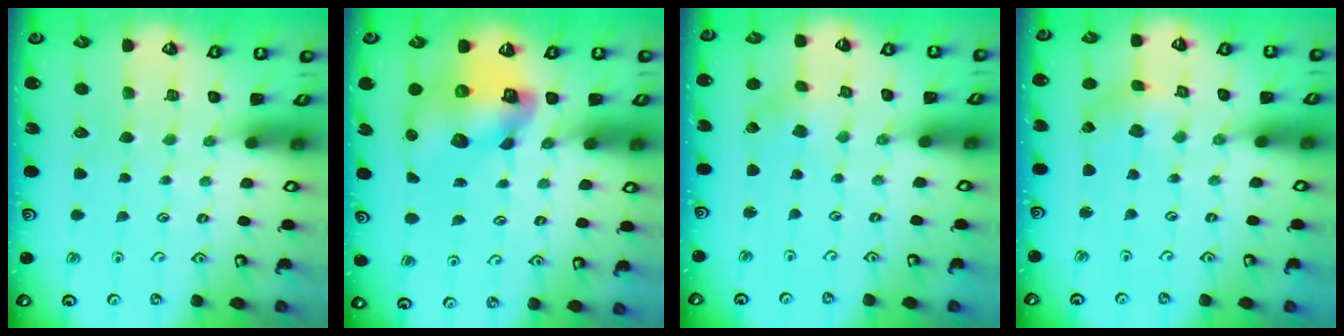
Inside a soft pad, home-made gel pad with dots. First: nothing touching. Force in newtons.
{"total": 12.8, "press": 12.7, "slide": 1.7}
{"total": 0.5, "press": 0.5, "slide": 0.1}
{"total": 1.2, "press": 1.2, "slide": 0.2}